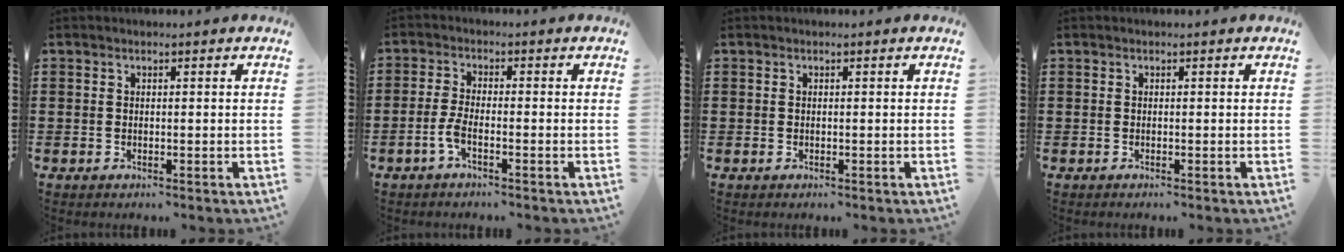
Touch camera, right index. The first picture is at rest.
{"total": 3.2, "force": [-1.6, 0.6, 2.7], "torque": [-0.067, -0.007, -0.036]}
{"total": 0.0}
{"total": 0.0}